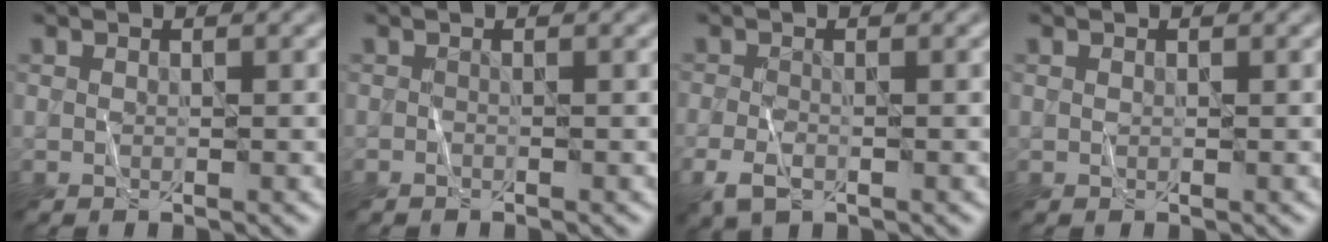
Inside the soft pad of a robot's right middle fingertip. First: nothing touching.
{"total": 0.0}
{"total": 2.6, "force": [-1.1, 1.5, 1.9], "torque": [-0.044, -0.007, -0.023]}
{"total": 0.0}